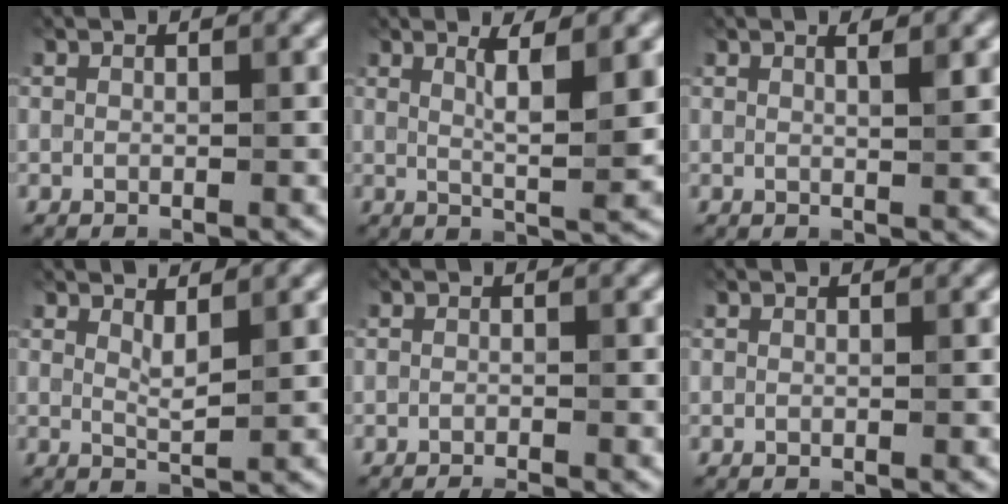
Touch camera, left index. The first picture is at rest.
{"total": 4.0, "force": [1.5, 0.6, 3.7], "torque": [-0.057, -0.009, 0.025]}
{"total": 1.7, "force": [0.8, 0.4, 1.4], "torque": [-0.013, 0.004, 0.008]}
{"total": 1.6, "force": [1.0, 0.3, 1.2], "torque": [-0.025, -0.005, 0.018]}
{"total": 1.4, "force": [-1.1, 0.2, 0.8], "torque": [-0.003, -0.007, -0.022]}
{"total": 0.0}